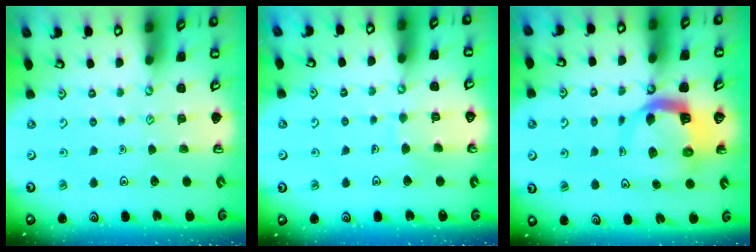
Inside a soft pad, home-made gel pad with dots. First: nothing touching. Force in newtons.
{"total": 5.3, "press": 5.3, "slide": 0.4}
{"total": 10.4, "press": 10.4, "slide": 1.3}